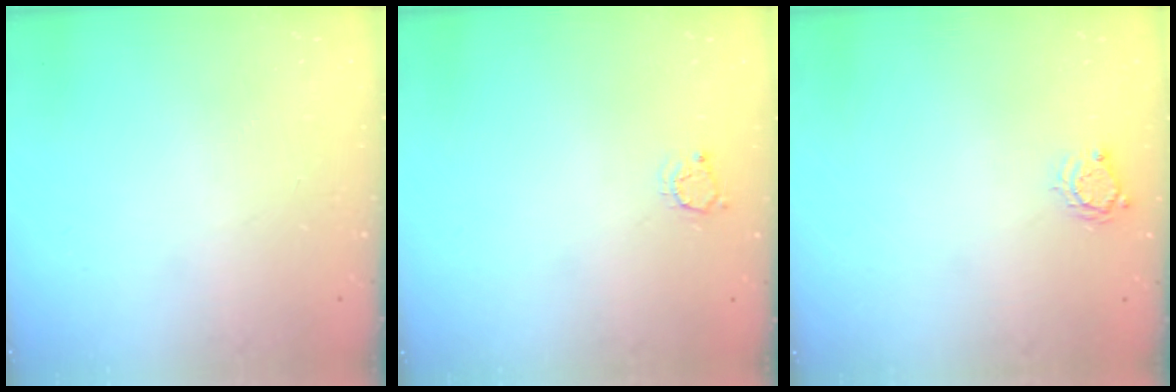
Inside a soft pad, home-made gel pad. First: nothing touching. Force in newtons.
{"total": 3.4, "press": 3.4, "slide": 0.4}
{"total": 3.6, "press": 3.6, "slide": 0.4}